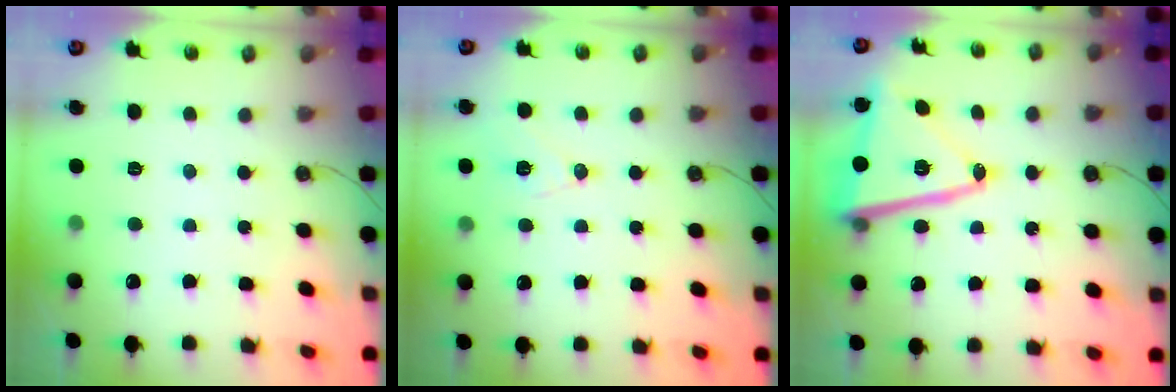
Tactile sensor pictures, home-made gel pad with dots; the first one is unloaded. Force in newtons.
{"total": 10.0, "press": 9.3, "slide": 3.7}
{"total": 18.6, "press": 18.5, "slide": 1.7}